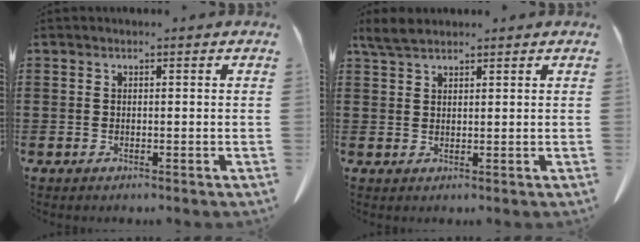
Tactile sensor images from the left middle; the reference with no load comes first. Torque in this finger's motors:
{"motor_torque": [0.08, -0.01, 0.02, 0.01]}